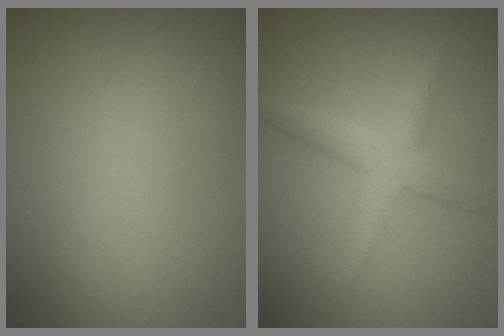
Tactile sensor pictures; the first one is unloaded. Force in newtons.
{"total": 3.2, "press": 3.2, "slide": 0.0}